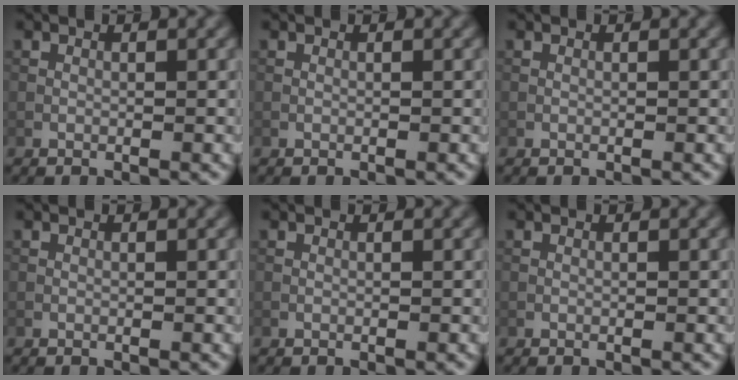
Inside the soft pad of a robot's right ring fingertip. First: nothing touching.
{"total": 0.0}
{"total": 0.0}
{"total": 0.0}
{"total": 0.0}
{"total": 0.0}